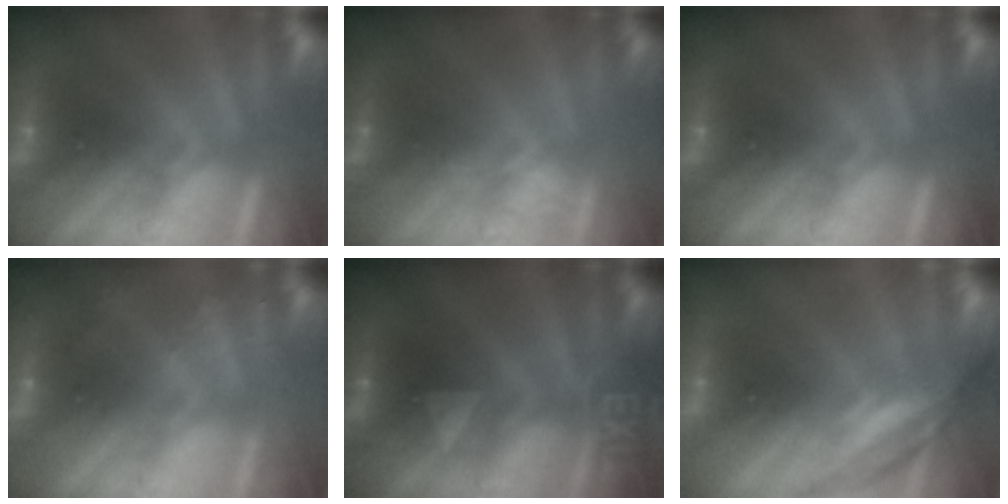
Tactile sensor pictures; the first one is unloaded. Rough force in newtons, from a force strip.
{"total": 2.3}
{"total": 0.0}
{"total": 2.2}
{"total": 2.4}
{"total": 2.7}